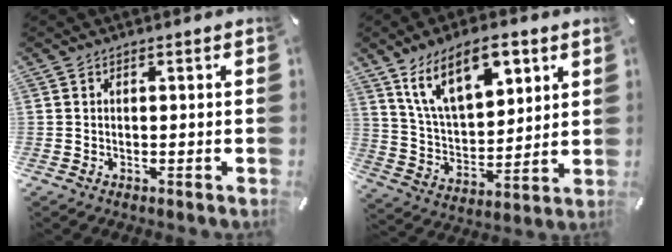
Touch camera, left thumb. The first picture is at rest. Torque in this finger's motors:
{"motor_torque": [2.50, 2.44, 1.39, -1.37, 0.52]}